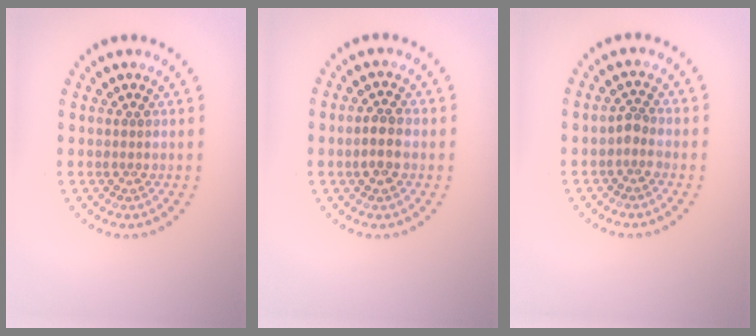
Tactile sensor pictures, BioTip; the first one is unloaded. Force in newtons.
{"total": 2.5, "press": 2.4, "slide": 0.5}
{"total": 1.1, "press": 1.0, "slide": 0.5}